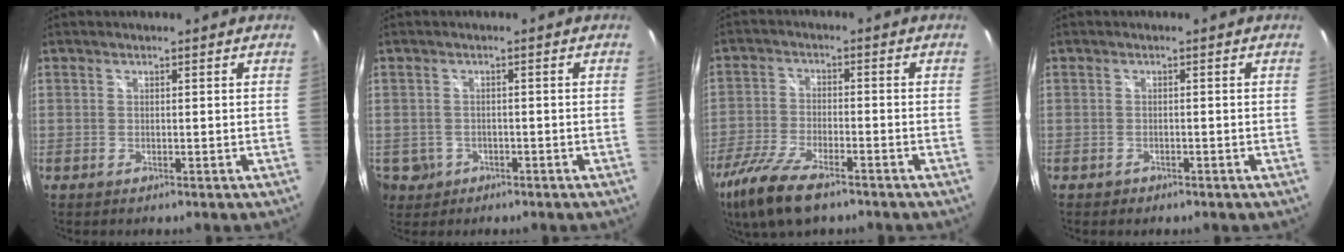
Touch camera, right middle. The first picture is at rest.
{"total": 5.8, "force": [-1.8, 5.2, 1.7], "torque": [-0.055, -0.001, -0.017]}
{"total": 11.9, "force": [-8.3, 3.9, 7.6], "torque": [-0.180, -0.032, -0.162]}
{"total": 1.5, "force": [-1.0, 1.0, 0.4], "torque": [-0.012, -0.002, -0.015]}